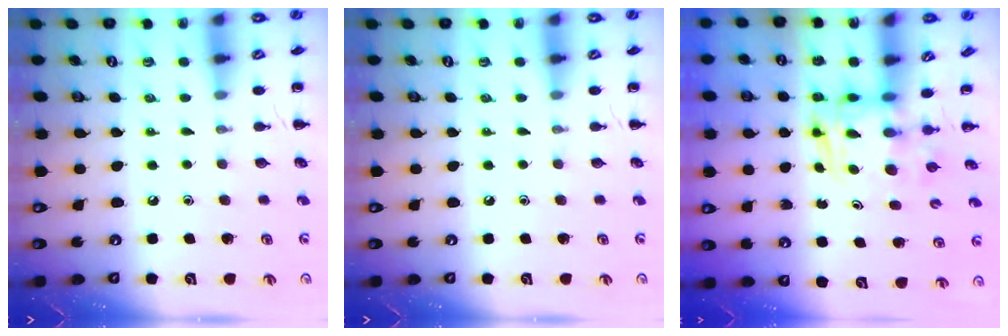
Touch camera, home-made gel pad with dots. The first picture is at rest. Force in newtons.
{"total": 0.0}
{"total": 2.7, "press": 2.7, "slide": 0.2}